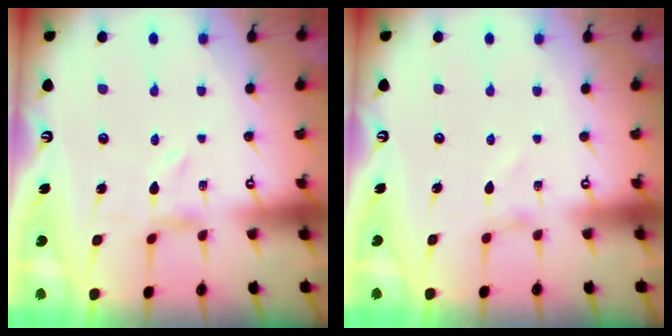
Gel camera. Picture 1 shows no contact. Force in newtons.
{"total": 0.9, "press": 0.9, "slide": 0.1}